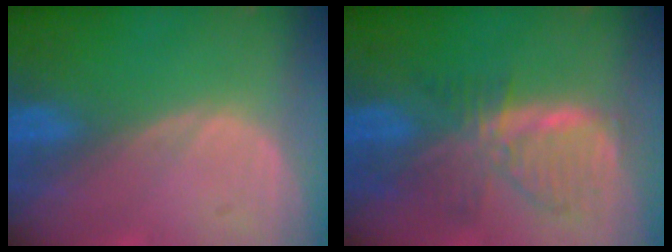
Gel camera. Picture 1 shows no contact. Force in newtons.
{"total": 7.7, "press": 6.9, "slide": 3.4}